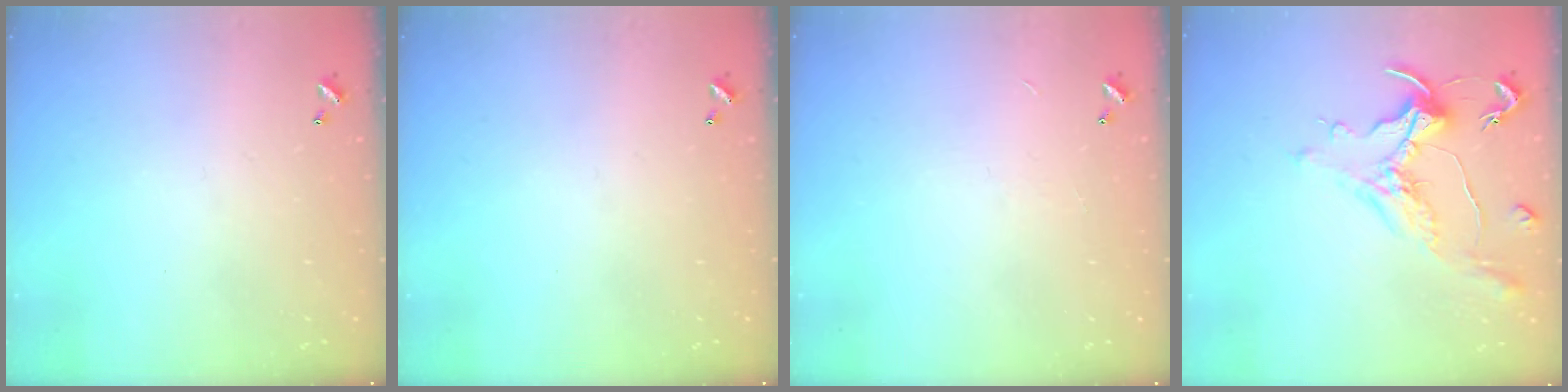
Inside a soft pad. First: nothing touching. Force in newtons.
{"total": 0.0}
{"total": 2.2, "press": 2.2, "slide": 0.3}
{"total": 1.1, "press": 1.0, "slide": 0.5}